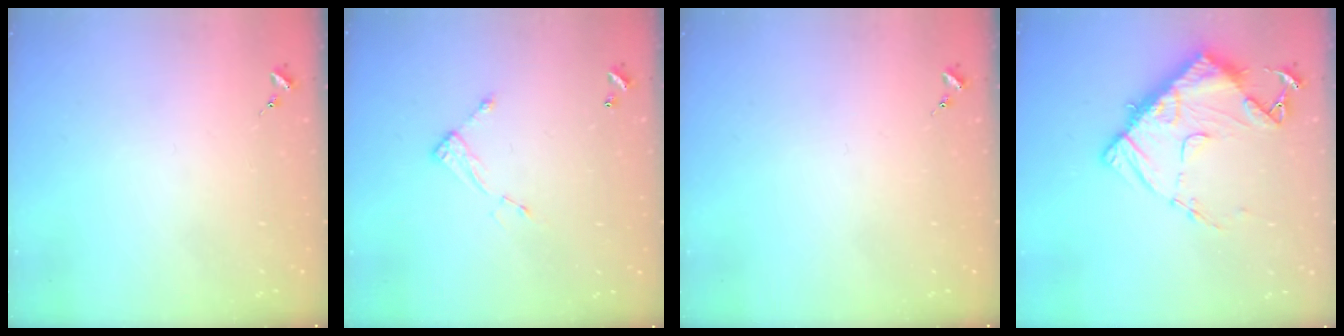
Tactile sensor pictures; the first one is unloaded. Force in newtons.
{"total": 4.7, "press": 4.6, "slide": 0.4}
{"total": 0.0}
{"total": 13.3, "press": 13.2, "slide": 1.3}